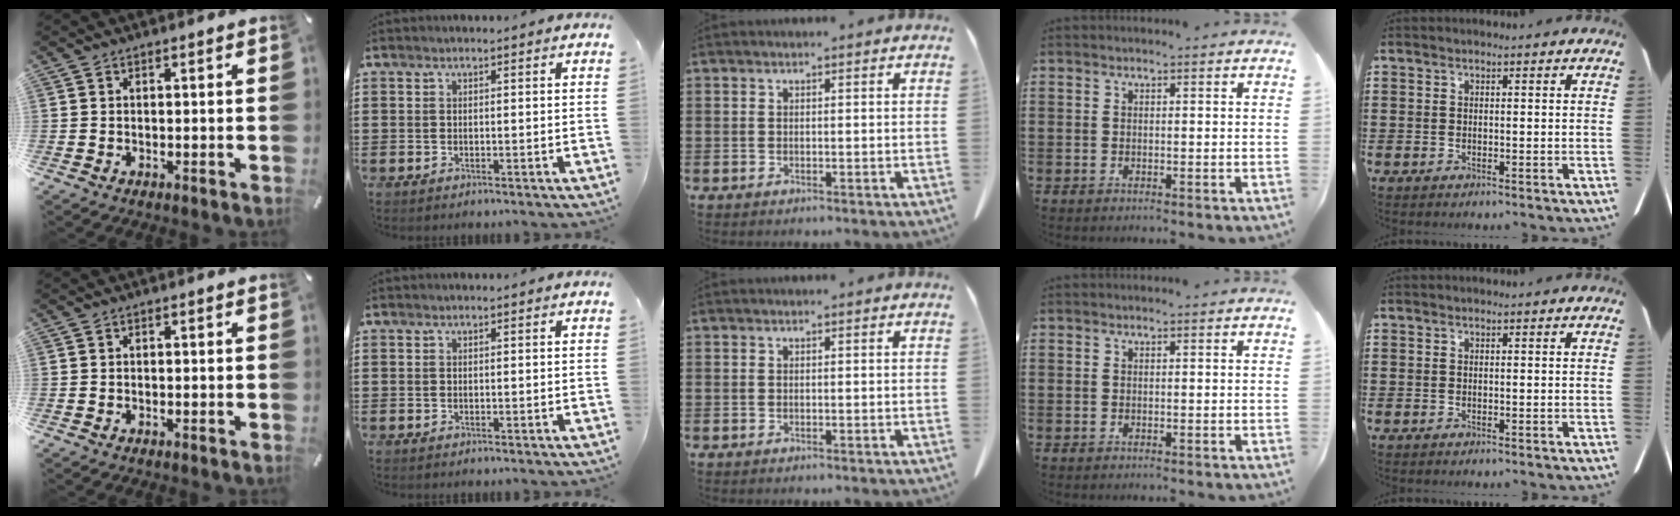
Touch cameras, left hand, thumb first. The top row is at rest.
{}